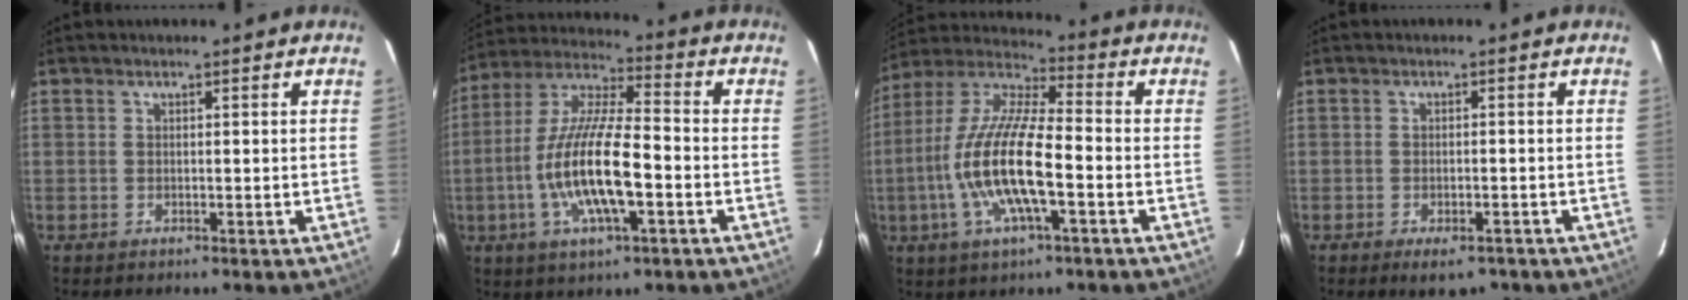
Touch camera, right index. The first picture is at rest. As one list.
[{"total": 15.9, "force": [-4.3, 4.1, 14.8], "torque": [-0.297, -0.007, -0.082]}, {"total": 16.5, "force": [-4.2, 4.1, 15.5], "torque": [-0.309, -0.007, -0.087]}, {"total": 4.5, "force": [-3.2, 1.9, 2.6], "torque": [-0.049, -0.008, -0.042]}]